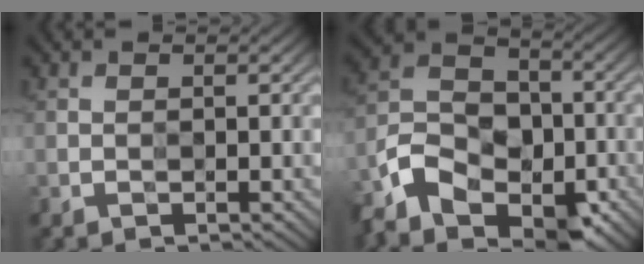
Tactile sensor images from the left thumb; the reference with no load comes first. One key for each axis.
{"total": 10.9, "fx": -6.1, "fy": 6.6, "fz": 6.2, "tx": -0.133, "ty": -0.011, "tz": -0.131}